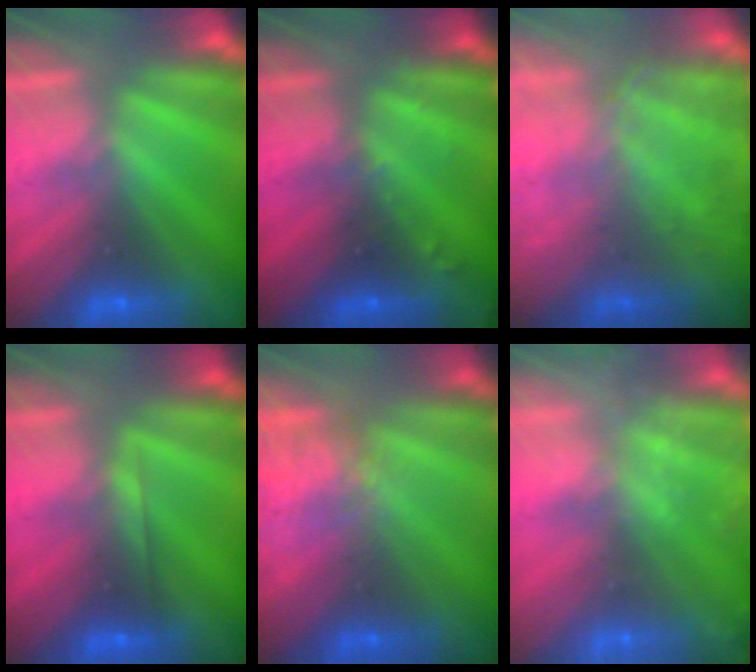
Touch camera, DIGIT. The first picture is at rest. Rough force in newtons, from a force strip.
{"total": 2.9}
{"total": 10.8}
{"total": 1.9}
{"total": 4.9}
{"total": 6.1}